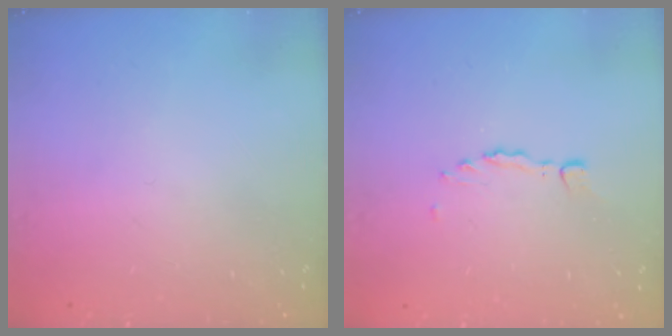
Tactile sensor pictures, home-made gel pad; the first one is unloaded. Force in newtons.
{"total": 0.0}